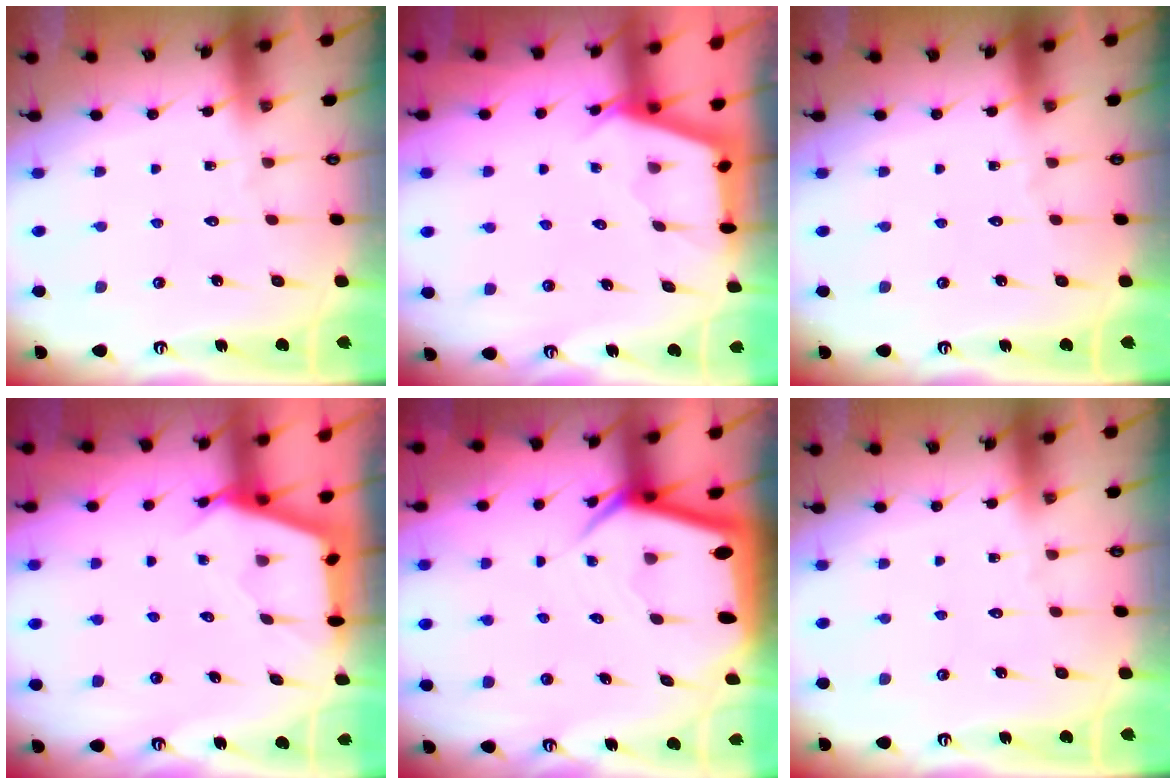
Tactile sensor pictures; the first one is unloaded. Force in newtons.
{"total": 2.6, "press": 2.5, "slide": 0.3}
{"total": 0.0}
{"total": 2.7, "press": 2.7, "slide": 0.4}
{"total": 7.1, "press": 7.1, "slide": 0.7}
{"total": 0.0}